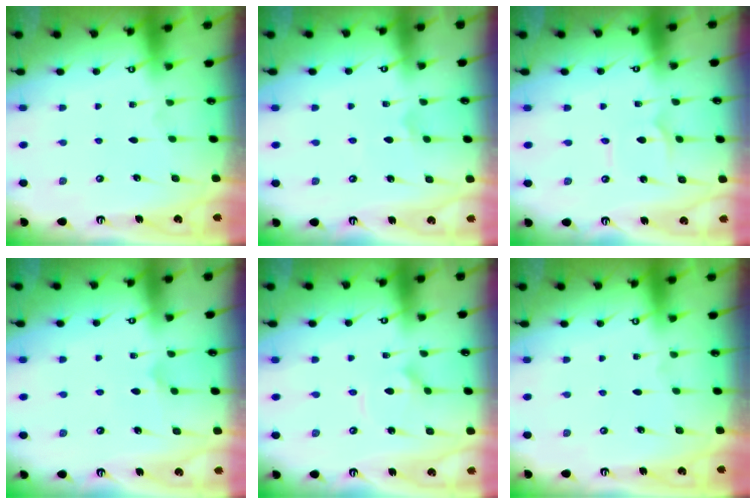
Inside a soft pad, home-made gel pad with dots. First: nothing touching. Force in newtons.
{"total": 2.5, "press": 2.5, "slide": 0.4}
{"total": 1.7, "press": 1.6, "slide": 0.1}
{"total": 3.8, "press": 3.8, "slide": 0.6}
{"total": 3.6, "press": 3.6, "slide": 0.3}
{"total": 0.0}